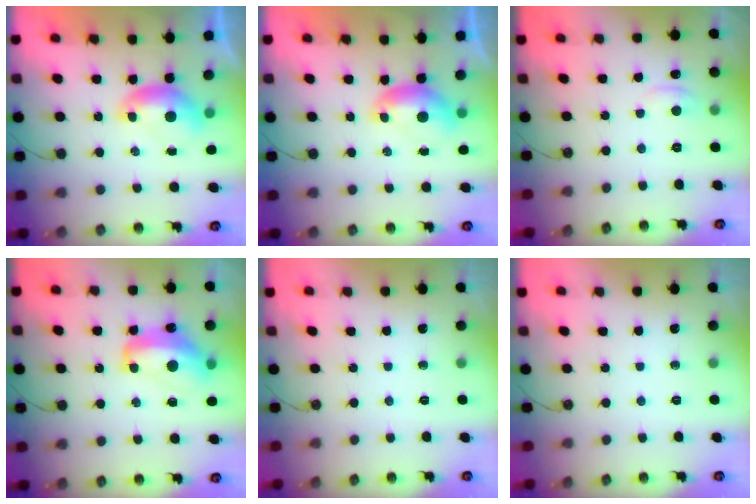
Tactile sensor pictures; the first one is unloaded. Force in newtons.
{"total": 0.0}
{"total": 1.5, "press": 1.4, "slide": 0.5}
{"total": 8.7, "press": 8.6, "slide": 1.3}
{"total": 0.0}
{"total": 0.0}